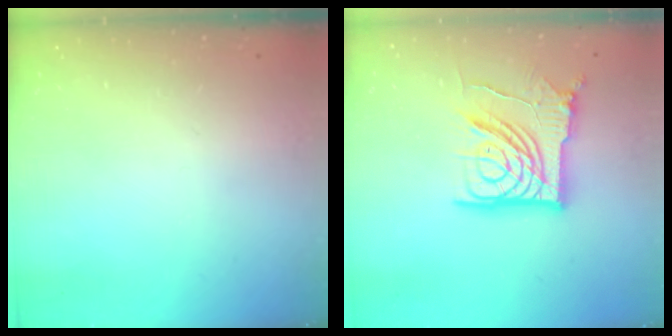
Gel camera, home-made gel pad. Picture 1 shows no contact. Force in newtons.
{"total": 19.2, "press": 19.1, "slide": 2.1}